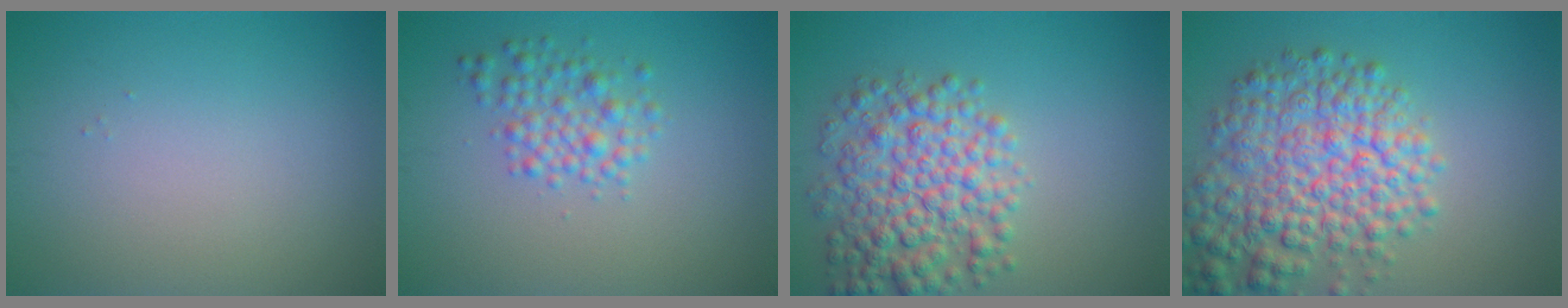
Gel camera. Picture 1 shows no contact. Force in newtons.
{"total": 2.8, "press": 2.8, "slide": 0.1}
{"total": 6.7, "press": 6.7, "slide": 0.1}
{"total": 8.2, "press": 8.2, "slide": 0.3}